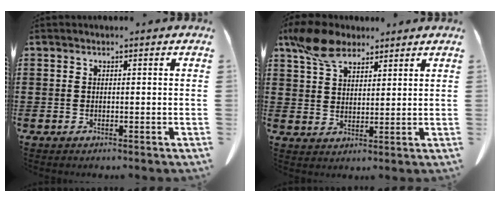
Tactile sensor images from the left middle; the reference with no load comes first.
{"total": 7.9, "force": [5.8, 3.7, 4.0], "torque": [-0.088, -0.003, 0.110]}